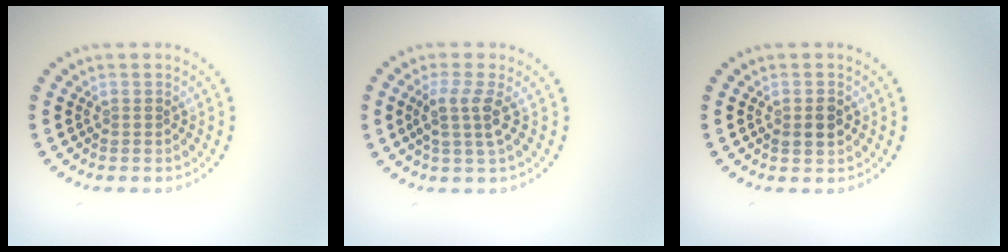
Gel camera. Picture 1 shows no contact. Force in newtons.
{"total": 2.8, "press": 2.2, "slide": 1.6}
{"total": 1.8, "press": 1.7, "slide": 0.1}